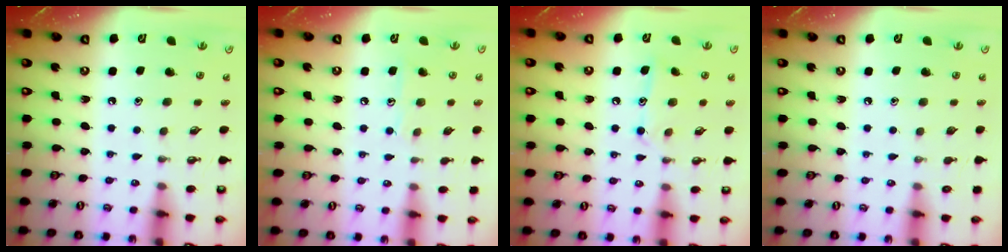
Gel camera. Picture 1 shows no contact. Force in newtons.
{"total": 7.3, "press": 7.3, "slide": 0.7}
{"total": 10.5, "press": 10.4, "slide": 0.8}
{"total": 0.0}